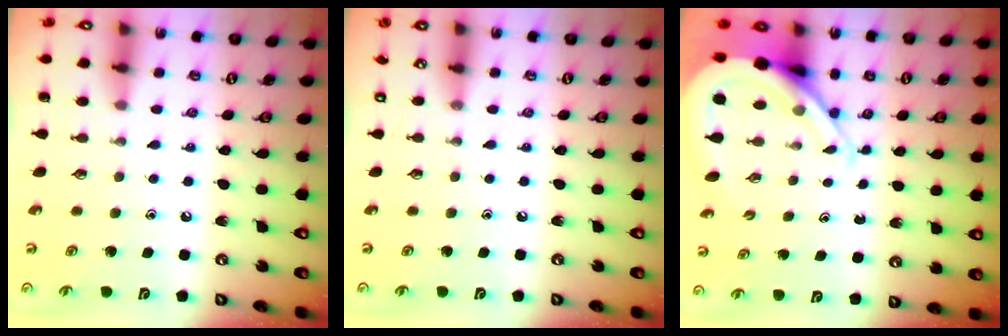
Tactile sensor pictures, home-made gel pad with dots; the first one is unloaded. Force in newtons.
{"total": 0.0}
{"total": 9.5, "press": 9.5, "slide": 0.8}